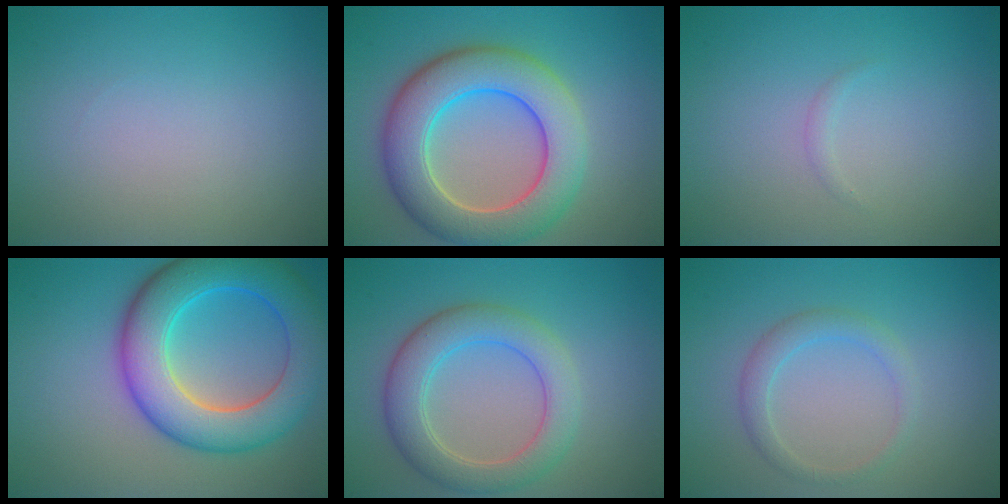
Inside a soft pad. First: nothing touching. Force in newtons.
{"total": 8.9, "press": 8.9, "slide": 0.3}
{"total": 0.5, "press": 0.5, "slide": 0.0}
{"total": 9.5, "press": 9.5, "slide": 0.2}
{"total": 5.2, "press": 5.2, "slide": 0.1}
{"total": 2.0, "press": 2.0, "slide": 0.1}